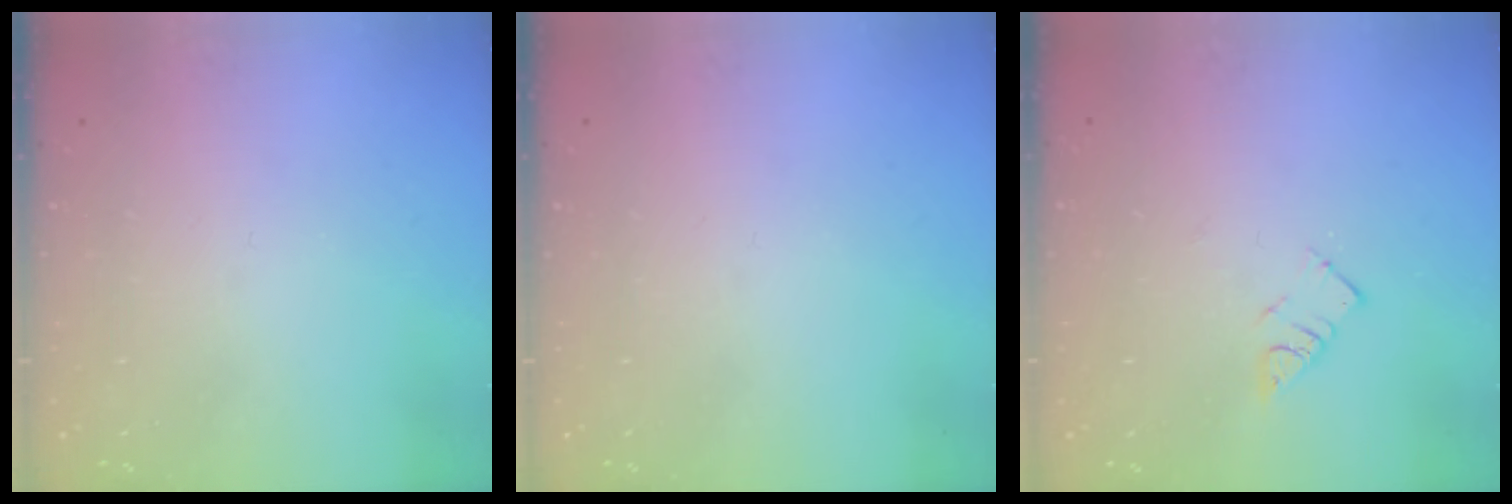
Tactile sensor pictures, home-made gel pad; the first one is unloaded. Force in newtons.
{"total": 0.0}
{"total": 4.6, "press": 4.6, "slide": 0.1}